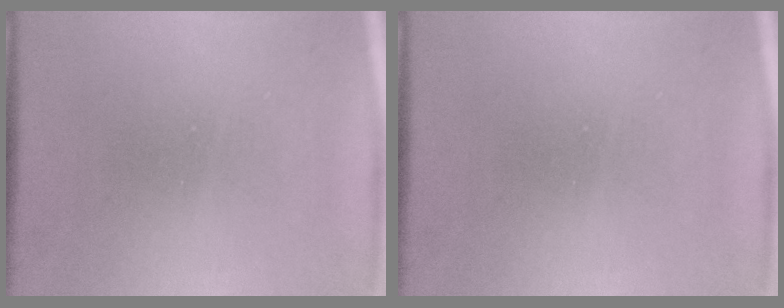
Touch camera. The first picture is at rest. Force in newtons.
{"total": 0.0}